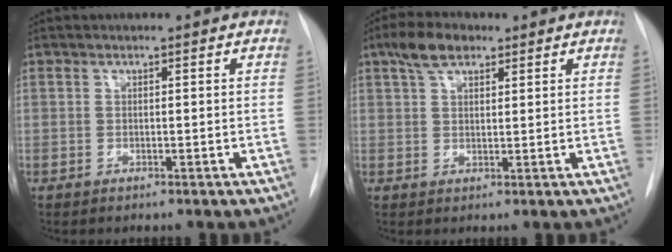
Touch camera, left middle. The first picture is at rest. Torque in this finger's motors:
{"motor_torque": [0.34, -0.22, -0.03, -0.01]}